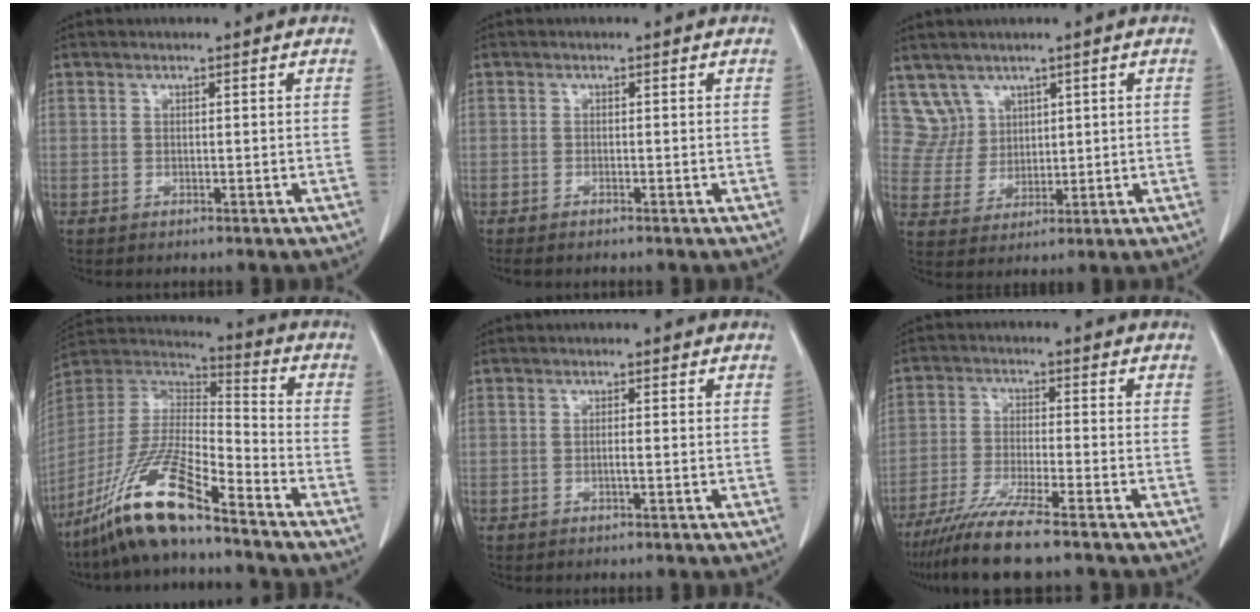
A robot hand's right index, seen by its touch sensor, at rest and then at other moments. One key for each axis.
{"total": 1.4, "fx": -1.2, "fy": 0.1, "fz": 0.7, "tx": -0.012, "ty": -0.002, "tz": -0.016}
{"total": 5.2, "fx": 3.4, "fy": 3.9, "fz": -0.5, "tx": 0.009, "ty": 0.009, "tz": 0.078}
{"total": 16.0, "fx": -11.4, "fy": 1.9, "fz": 11.1, "tx": -0.225, "ty": -0.012, "tz": -0.215}
{"total": 0.9, "fx": -0.2, "fy": -0.1, "fz": 0.8, "tx": -0.016, "ty": 0.001, "tz": -0.004}
{"total": 9.5, "fx": -7.6, "fy": -0.3, "fz": 5.7, "tx": -0.101, "ty": -0.030, "tz": -0.133}